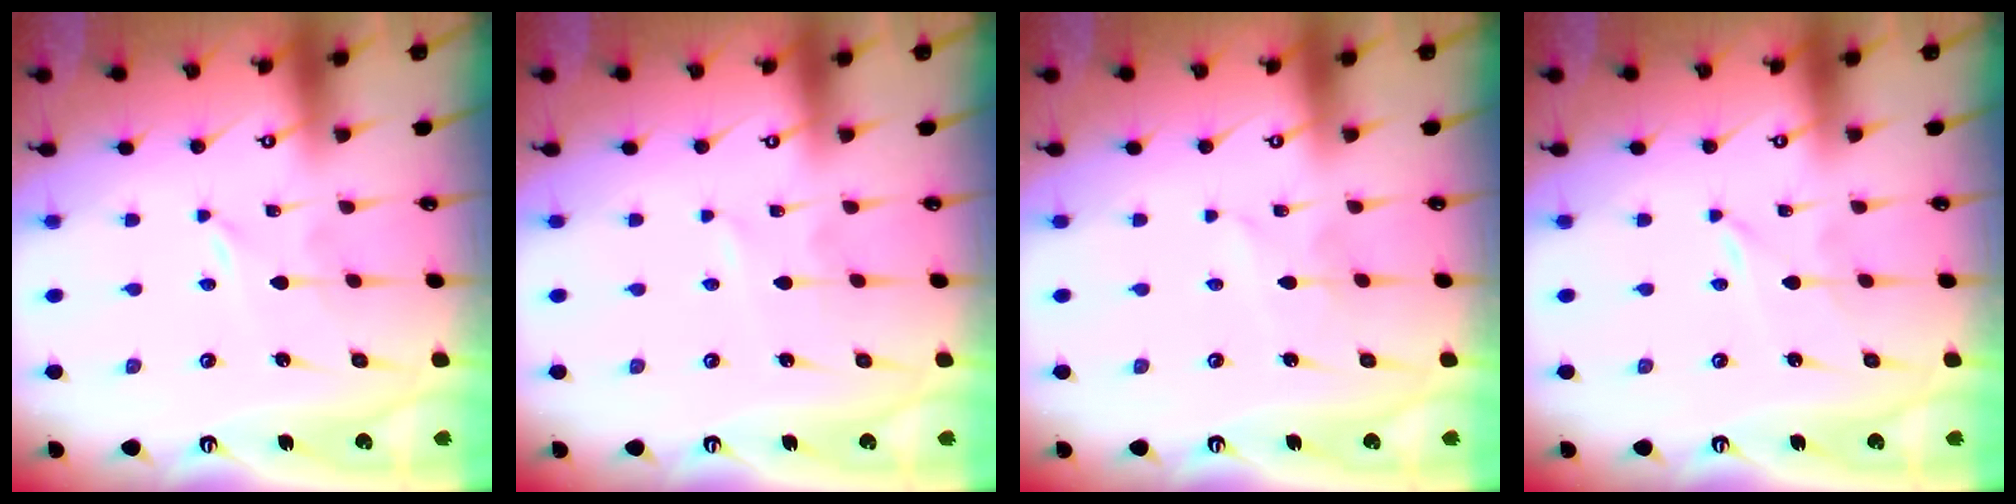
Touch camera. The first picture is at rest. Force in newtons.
{"total": 1.6, "press": 1.6, "slide": 0.2}
{"total": 2.8, "press": 2.8, "slide": 0.3}
{"total": 0.0}